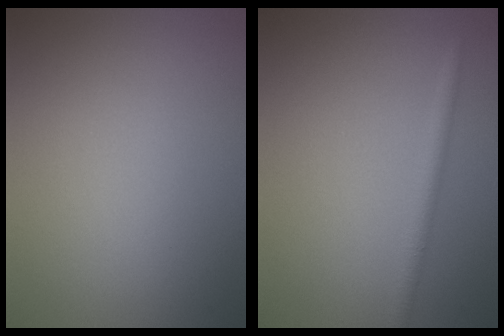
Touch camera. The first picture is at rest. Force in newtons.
{"total": 1.9, "press": 1.8, "slide": 0.2}